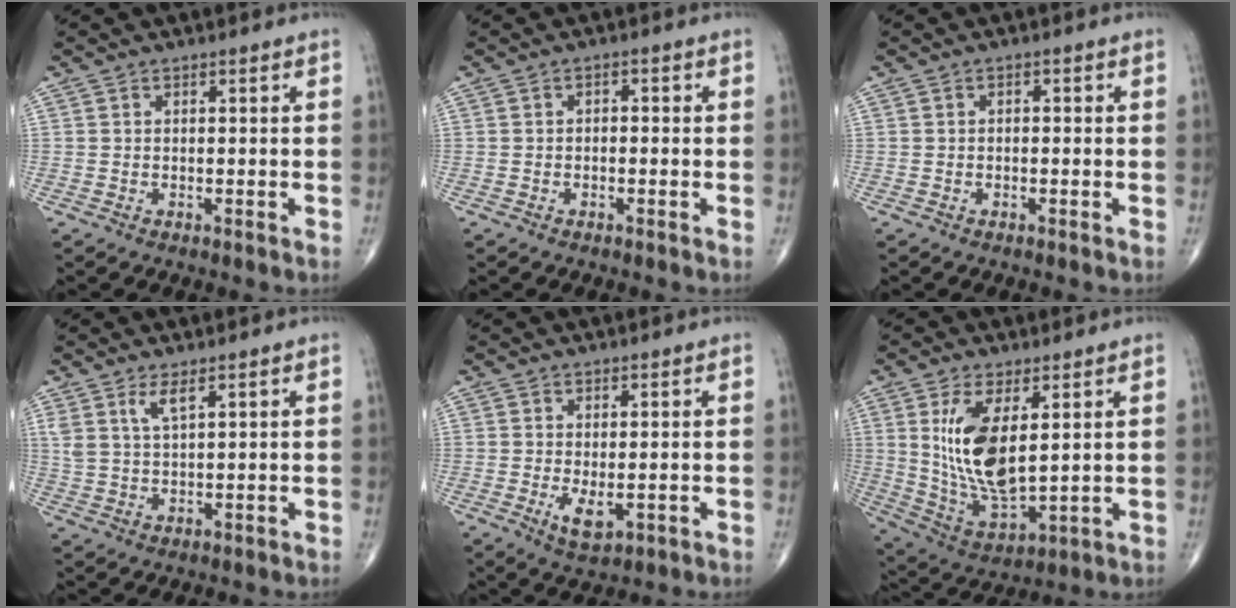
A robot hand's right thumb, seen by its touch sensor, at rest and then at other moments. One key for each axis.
{"total": 1.2, "fx": -0.3, "fy": 0.9, "fz": 0.8, "tx": -0.002, "ty": 0.007, "tz": -0.010}
{"total": 0.8, "fx": -0.1, "fy": 0.6, "fz": 0.6, "tx": -0.002, "ty": 0.003, "tz": -0.006}
{"total": 3.7, "fx": 2.2, "fy": 0.9, "fz": 2.8, "tx": -0.061, "ty": -0.012, "tz": 0.050}
{"total": 3.6, "fx": -0.7, "fy": 1.6, "fz": 3.2, "tx": -0.052, "ty": -0.009, "tz": -0.002}
{"total": 14.1, "fx": 3.5, "fy": 6.2, "fz": 12.2, "tx": -0.233, "ty": -0.027, "tz": 0.085}